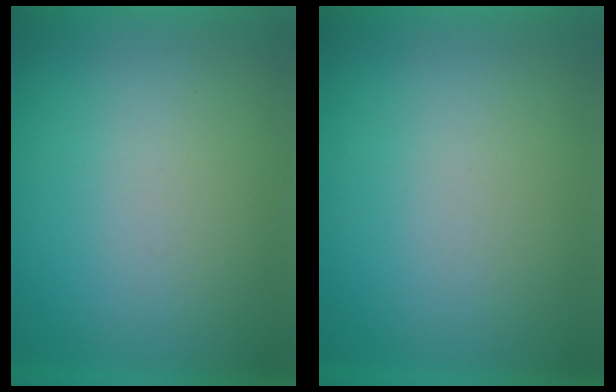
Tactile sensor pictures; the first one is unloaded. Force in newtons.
{"total": 0.0}